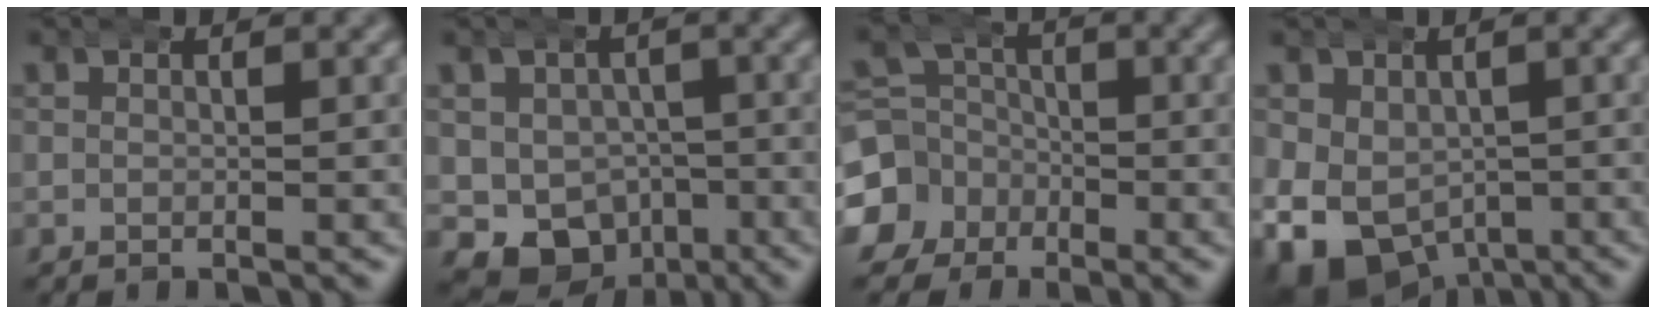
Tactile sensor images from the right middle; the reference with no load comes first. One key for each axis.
{"total": 15.0, "fx": -6.1, "fy": 12.9, "fz": 4.7, "tx": -0.117, "ty": -0.082, "tz": -0.084}
{"total": 8.1, "fx": -2.8, "fy": 7.3, "fz": 1.9, "tx": -0.049, "ty": -0.035, "tz": -0.048}
{"total": 14.6, "fx": -6.3, "fy": 11.7, "fz": 6.1, "tx": -0.143, "ty": -0.083, "tz": -0.079}